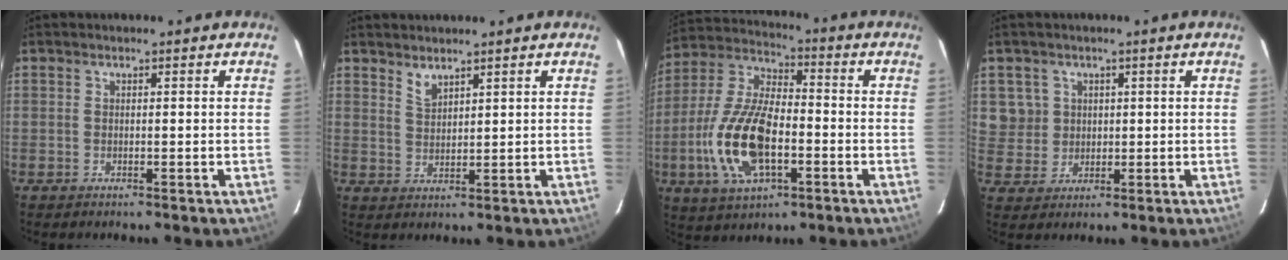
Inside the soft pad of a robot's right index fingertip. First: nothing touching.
{"total": 2.6, "force": [2.3, 0.6, 1.0], "torque": [-0.017, 0.002, 0.044]}
{"total": 17.1, "force": [-4.8, 7.8, 14.5], "torque": [-0.315, -0.004, -0.089]}
{"total": 5.5, "force": [1.6, 5.2, 0.6], "torque": [-0.002, 0.011, 0.038]}